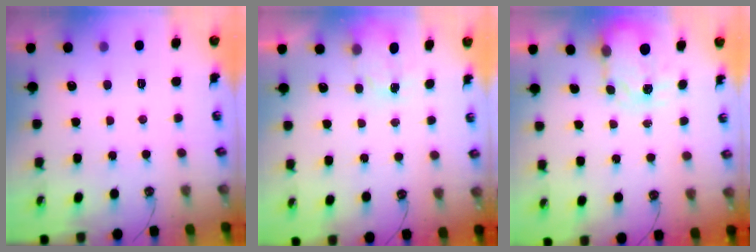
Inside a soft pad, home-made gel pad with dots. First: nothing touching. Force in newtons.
{"total": 2.6, "press": 2.6, "slide": 0.4}
{"total": 3.7, "press": 3.7, "slide": 0.6}